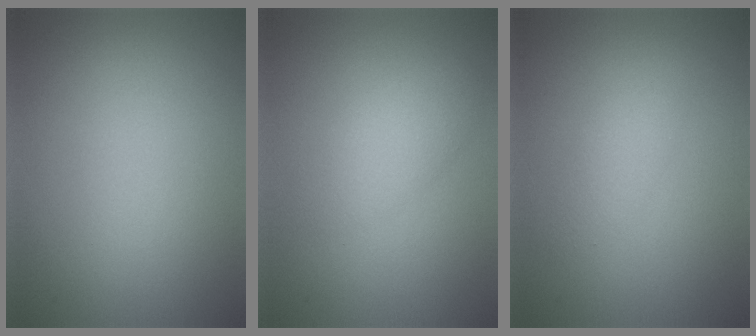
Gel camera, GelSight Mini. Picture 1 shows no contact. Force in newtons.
{"total": 2.4, "press": 2.4, "slide": 0.1}
{"total": 1.7, "press": 1.7, "slide": 0.0}